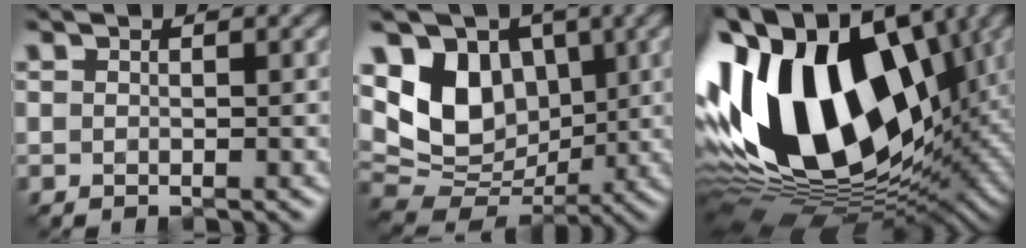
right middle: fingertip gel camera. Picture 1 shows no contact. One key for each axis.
{"total": 9.1, "fx": 1.9, "fy": 6.7, "fz": 5.9, "tx": -0.112, "ty": -0.004, "tz": 0.021}
{"total": 20.0, "fx": 1.4, "fy": 12.3, "fz": 15.7, "tx": -0.330, "ty": 0.006, "tz": 0.017}